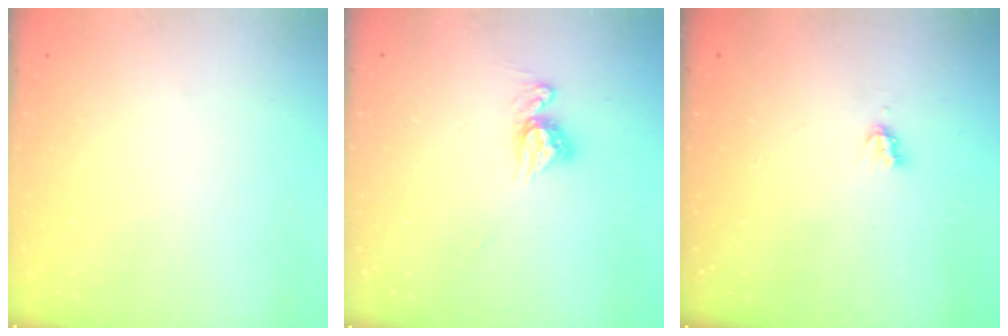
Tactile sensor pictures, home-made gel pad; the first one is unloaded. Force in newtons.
{"total": 8.5, "press": 8.4, "slide": 0.8}
{"total": 2.6, "press": 2.6, "slide": 0.4}